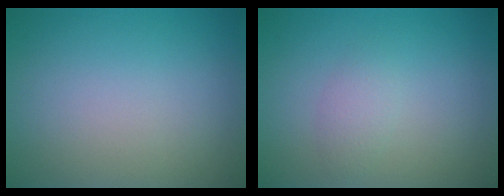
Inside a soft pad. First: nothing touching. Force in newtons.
{"total": 1.4, "press": 1.4, "slide": 0.1}